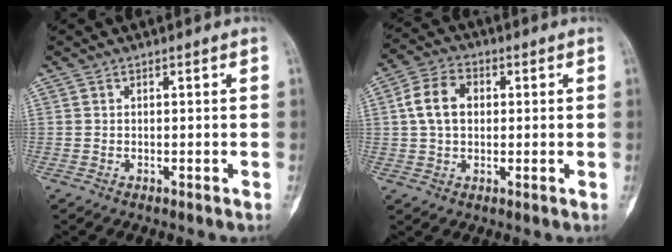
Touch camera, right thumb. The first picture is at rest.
{"total": 8.5, "force": [1.3, 6.0, 5.8], "torque": [-0.097, 0.014, 0.016]}